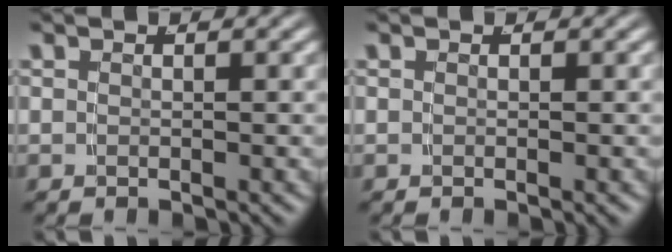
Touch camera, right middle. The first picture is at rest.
{"total": 0.0}